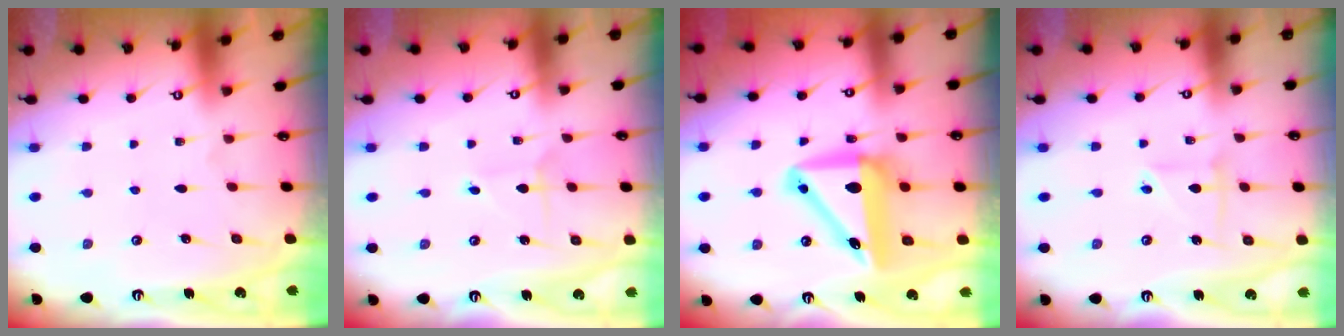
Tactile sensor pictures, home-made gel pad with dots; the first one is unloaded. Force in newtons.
{"total": 2.9, "press": 2.9, "slide": 0.3}
{"total": 12.0, "press": 11.2, "slide": 4.3}
{"total": 3.1, "press": 3.0, "slide": 0.9}